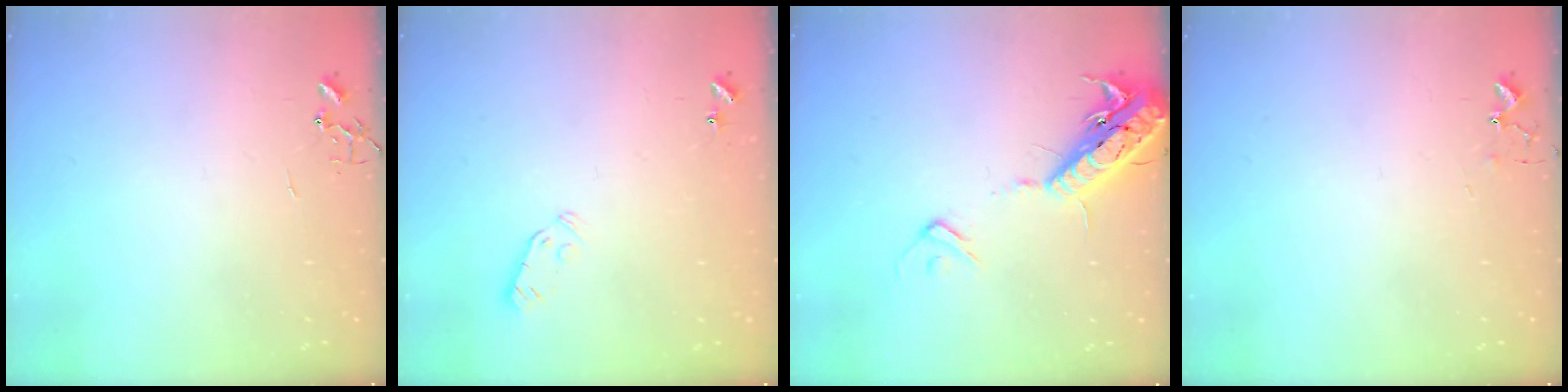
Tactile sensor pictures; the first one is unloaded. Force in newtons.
{"total": 3.9, "press": 3.8, "slide": 0.9}
{"total": 17.1, "press": 16.7, "slide": 3.7}
{"total": 5.6, "press": 5.5, "slide": 0.6}